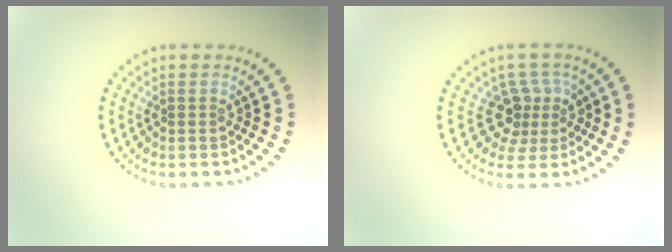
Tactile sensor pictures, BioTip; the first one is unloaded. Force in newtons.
{"total": 3.1, "press": 2.2, "slide": 2.2}